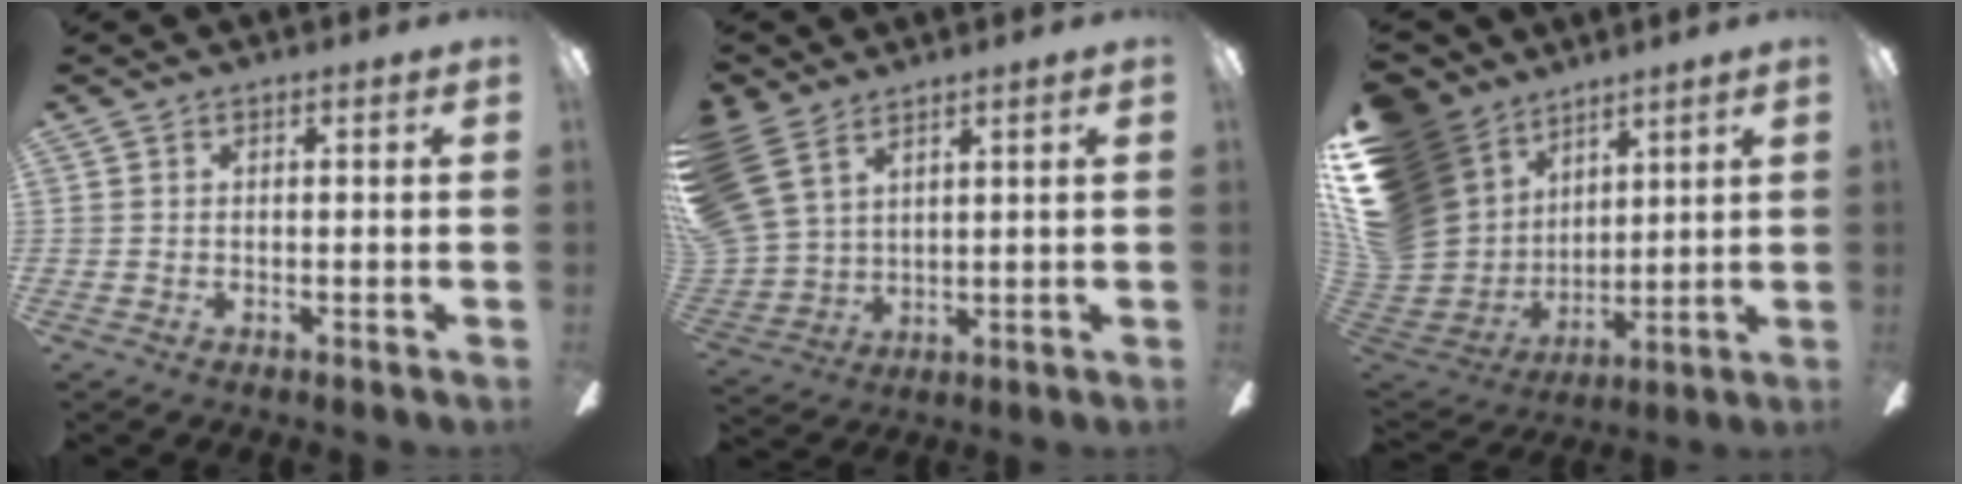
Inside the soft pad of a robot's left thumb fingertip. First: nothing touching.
{"total": 14.1, "force": [8.1, 8.7, 7.6], "torque": [-0.190, -0.026, 0.163]}
{"total": 22.2, "force": [8.8, 17.8, 10.0], "torque": [-0.229, -0.062, 0.195]}